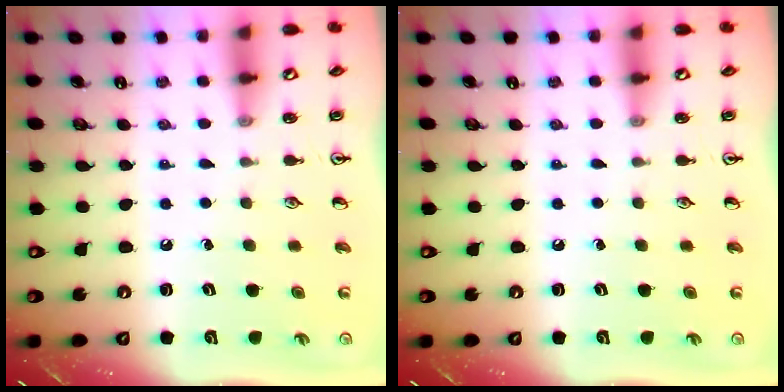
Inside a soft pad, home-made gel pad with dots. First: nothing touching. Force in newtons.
{"total": 0.0}